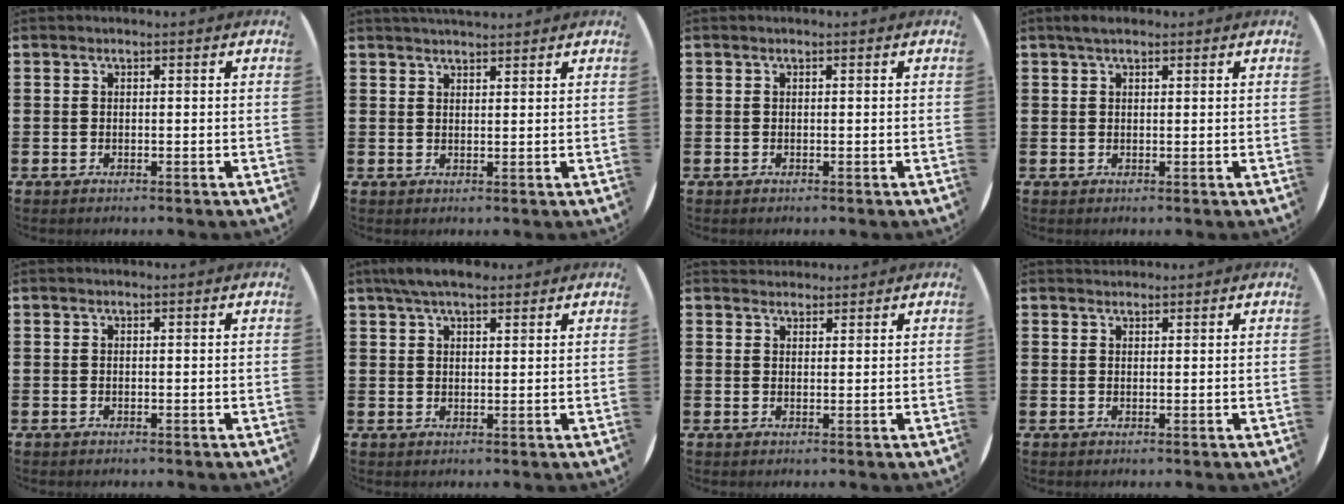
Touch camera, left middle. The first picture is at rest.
{"total": 2.0, "force": [2.0, 0.2, 0.2], "torque": [-0.007, -0.002, 0.037]}
{"total": 0.0}
{"total": 1.6, "force": [1.1, 0.6, 1.0], "torque": [-0.013, 0.002, 0.018]}
{"total": 0.0}
{"total": 4.1, "force": [3.3, 1.2, 2.1], "torque": [-0.048, 0.003, 0.061]}
{"total": 1.5, "force": [1.4, 0.4, -0.1], "torque": [0.000, 0.002, 0.029]}
{"total": 0.8, "force": [0.8, 0.1, -0.1], "torque": [0.000, 0.002, 0.015]}